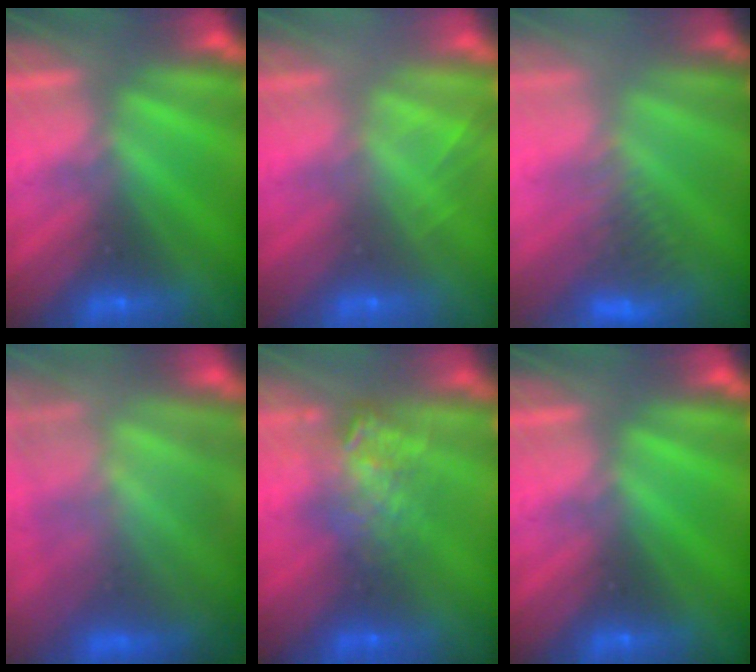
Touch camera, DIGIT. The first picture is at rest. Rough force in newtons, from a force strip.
{"total": 2.0}
{"total": 3.9}
{"total": 11.6}
{"total": 7.6}
{"total": 0.0}